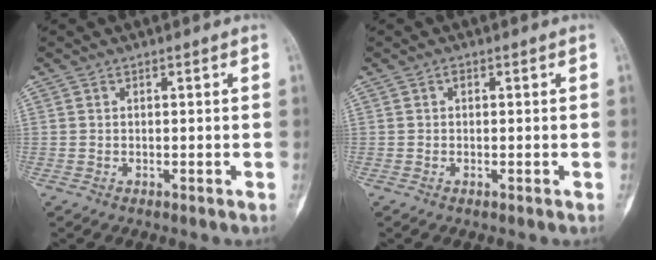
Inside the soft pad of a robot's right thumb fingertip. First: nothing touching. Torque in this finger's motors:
{"motor_torque": [-0.12, 0.39, 0.01, 0.12, -0.01]}